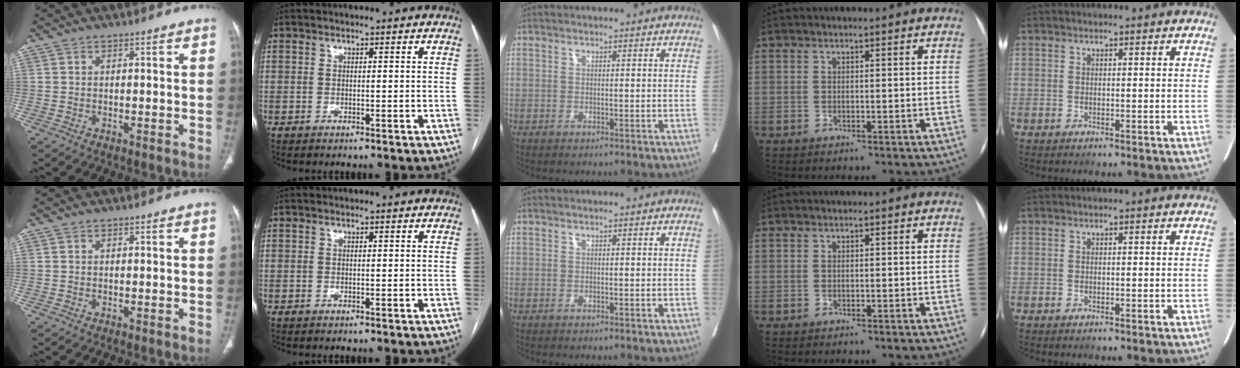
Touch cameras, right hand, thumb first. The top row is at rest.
{}